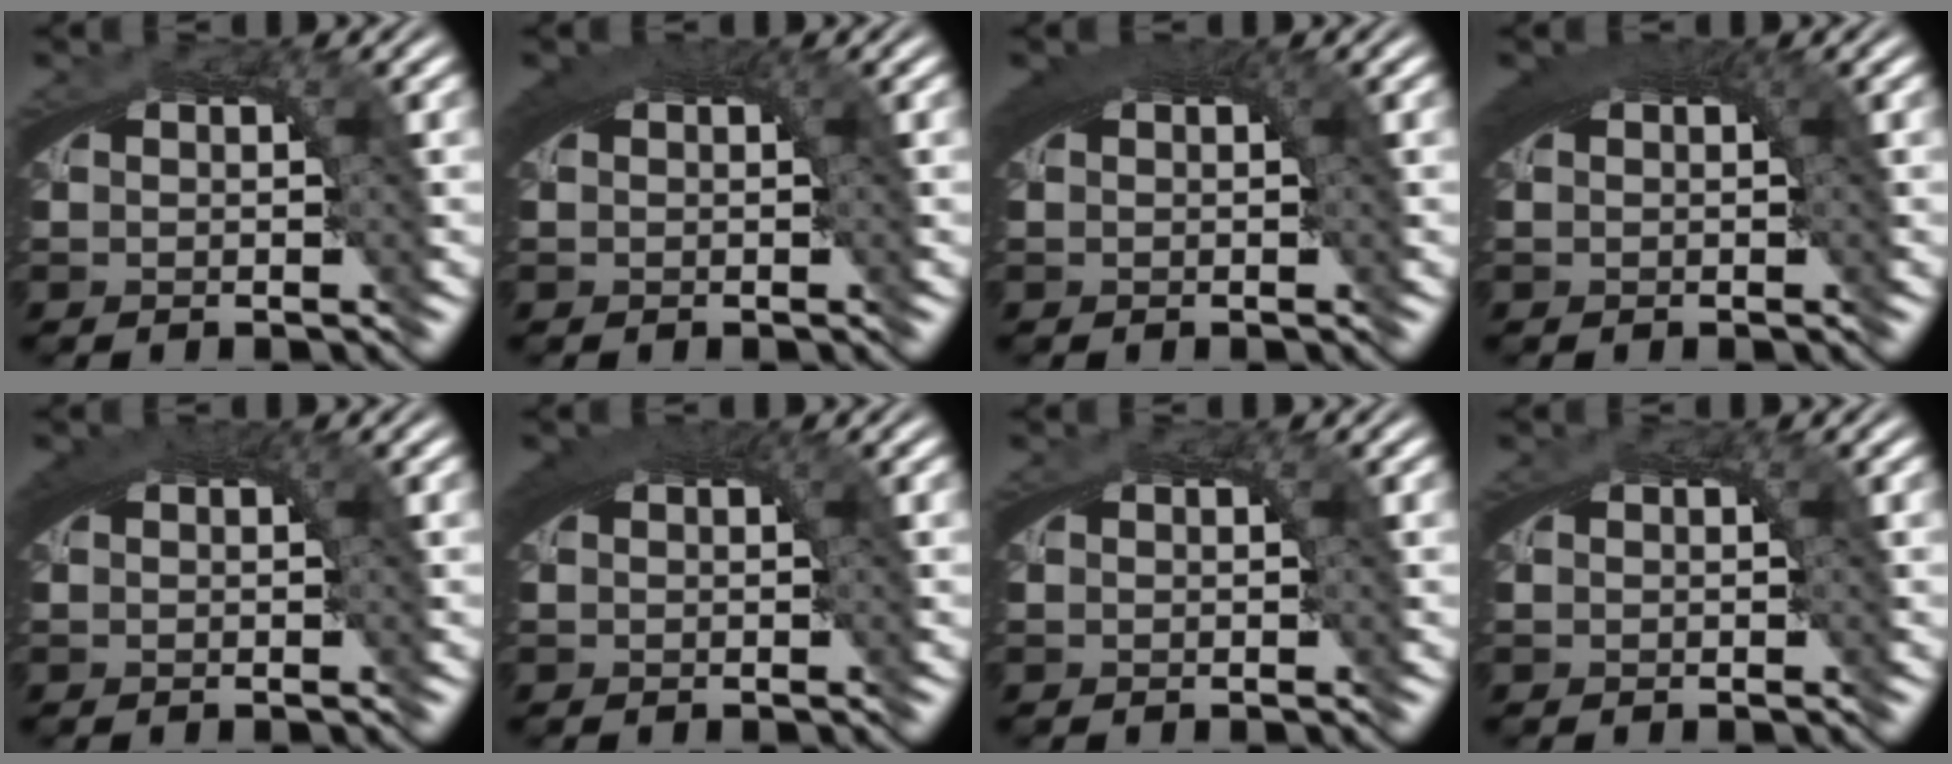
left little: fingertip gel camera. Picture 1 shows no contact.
{"total": 2.3, "force": [0.9, 0.5, 2.0], "torque": [-0.025, 0.008, 0.014]}
{"total": 2.7, "force": [1.1, 0.7, 2.4], "torque": [-0.029, 0.010, 0.016]}
{"total": 2.7, "force": [1.2, 0.7, 2.4], "torque": [-0.029, 0.010, 0.016]}
{"total": 2.0, "force": [0.7, 0.4, 1.8], "torque": [-0.024, 0.006, 0.011]}
{"total": 2.4, "force": [1.0, 0.6, 2.1], "torque": [-0.026, 0.008, 0.015]}
{"total": 0.0}
{"total": 0.0}